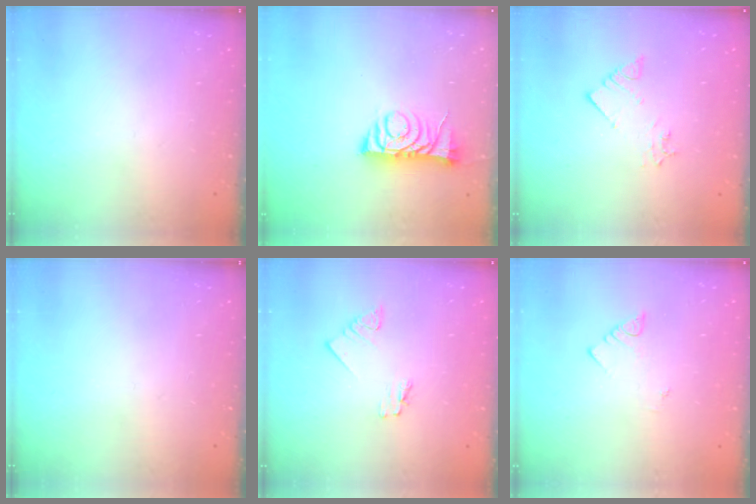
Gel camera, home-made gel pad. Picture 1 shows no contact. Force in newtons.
{"total": 7.4, "press": 7.3, "slide": 1.0}
{"total": 2.6, "press": 2.6, "slide": 0.2}
{"total": 0.0}
{"total": 2.1, "press": 2.1, "slide": 0.2}
{"total": 2.2, "press": 2.2, "slide": 0.3}